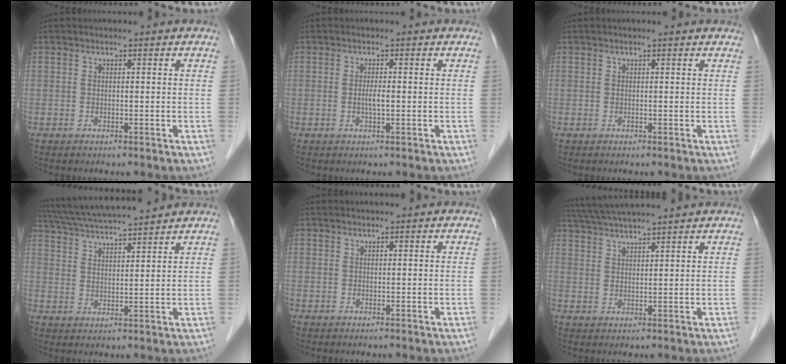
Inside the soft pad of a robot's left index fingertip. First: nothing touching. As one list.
[{"total": 1.5, "force": [-0.3, 0.1, 1.5], "torque": [-0.033, -0.002, -0.005]}, {"total": 1.0, "force": [0.9, 0.1, 0.5], "torque": [-0.012, 0.012, 0.011]}, {"total": 13.4, "force": [12.1, 0.4, 5.7], "torque": [-0.112, 0.031, 0.197]}, {"total": 1.2, "force": [1.1, 0.1, 0.3], "torque": [-0.005, 0.017, 0.019]}, {"total": 10.6, "force": [9.6, -0.4, 4.5], "torque": [-0.084, 0.039, 0.150]}]